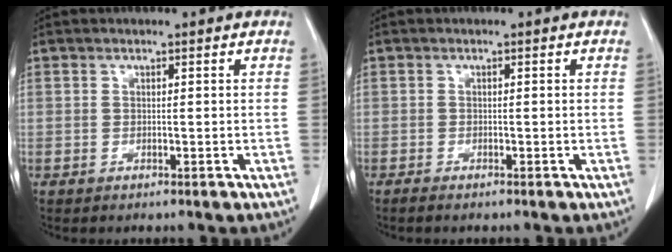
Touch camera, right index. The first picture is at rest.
{"total": 1.1, "force": [-0.9, 0.1, 0.7], "torque": [-0.017, -0.003, -0.014]}